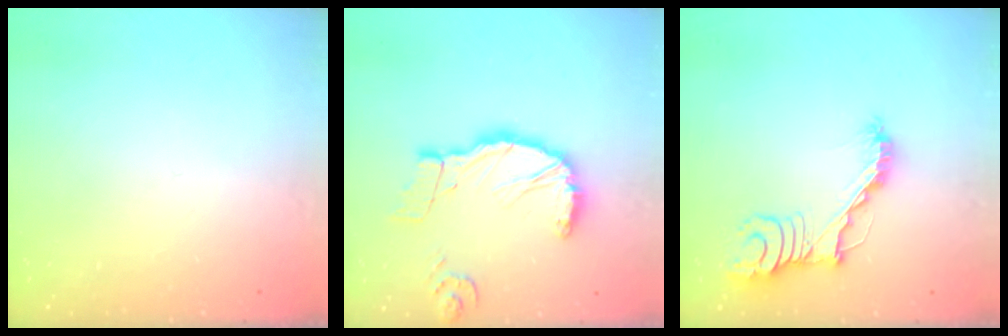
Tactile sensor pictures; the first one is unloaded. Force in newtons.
{"total": 15.2, "press": 15.0, "slide": 2.4}
{"total": 15.0, "press": 15.0, "slide": 0.4}